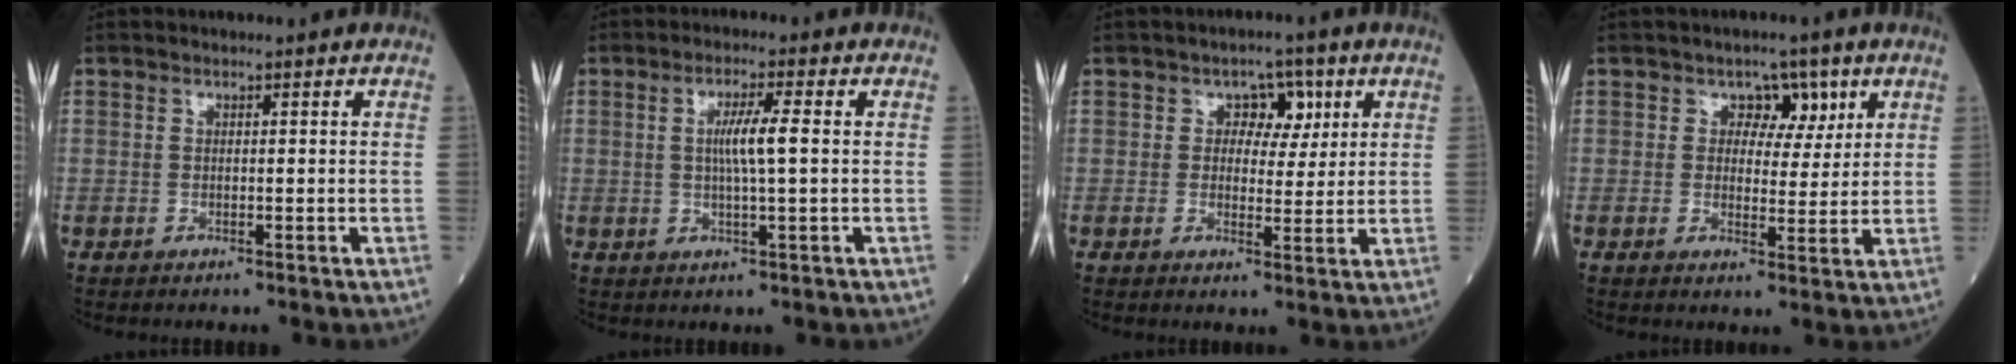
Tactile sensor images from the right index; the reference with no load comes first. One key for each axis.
{"total": 4.8, "fx": 0.4, "fy": -0.1, "fz": 4.8, "tx": -0.087, "ty": 0.000, "tz": 0.008}
{"total": 4.5, "fx": 1.6, "fy": 3.1, "fz": 2.8, "tx": -0.028, "ty": 0.009, "tz": 0.021}
{"total": 4.5, "fx": 2.1, "fy": 3.2, "fz": 2.4, "tx": -0.019, "ty": 0.006, "tz": 0.028}